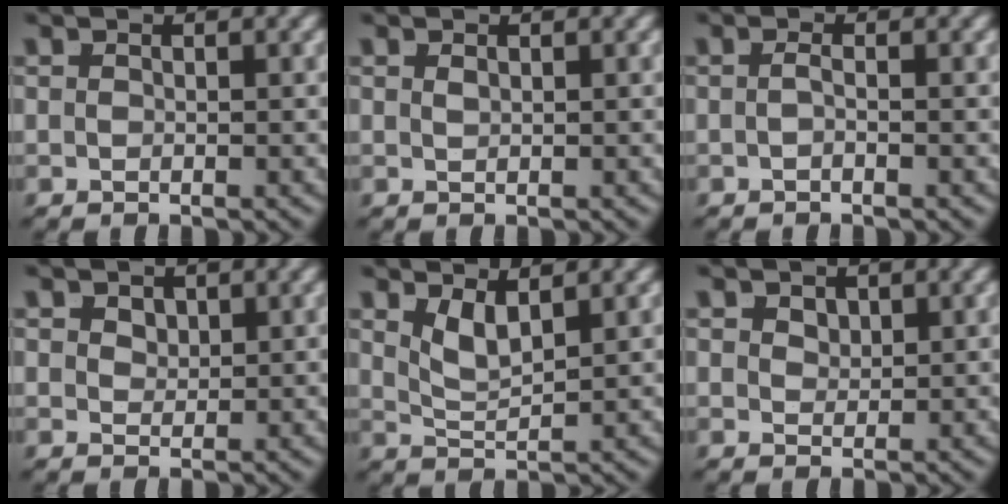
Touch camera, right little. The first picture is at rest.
{"total": 0.7, "force": [0.1, -0.7, 0.1], "torque": [0.002, -0.007, 0.010]}
{"total": 1.0, "force": [-0.6, -0.6, 0.5], "torque": [-0.010, -0.003, -0.009]}
{"total": 1.2, "force": [1.1, 0.4, 0.4], "torque": [-0.002, -0.010, 0.031]}
{"total": 2.3, "force": [1.3, 0.8, 1.8], "torque": [-0.032, -0.012, 0.025]}
{"total": 1.2, "force": [1.1, 0.3, 0.4], "torque": [0.000, -0.010, 0.032]}